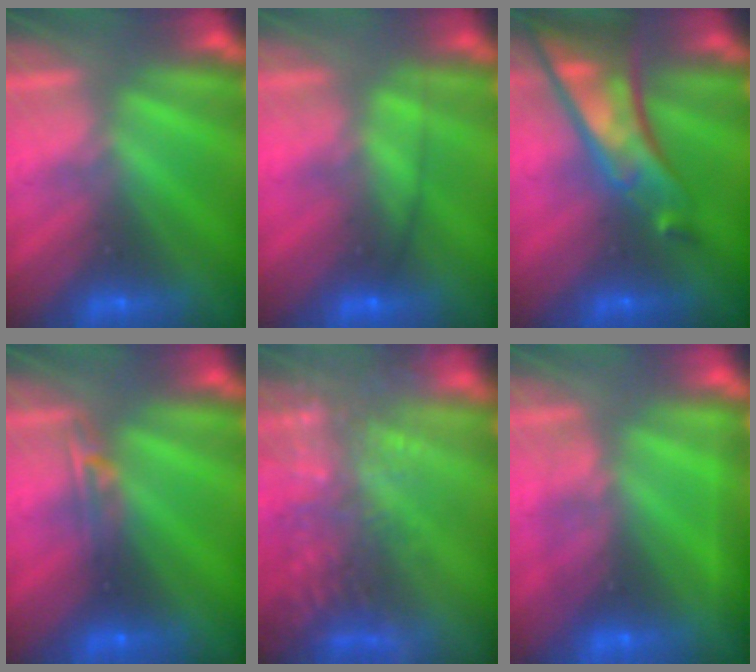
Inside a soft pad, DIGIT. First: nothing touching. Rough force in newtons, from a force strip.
{"total": 2.4}
{"total": 6.9}
{"total": 2.4}
{"total": 13.7}
{"total": 2.2}